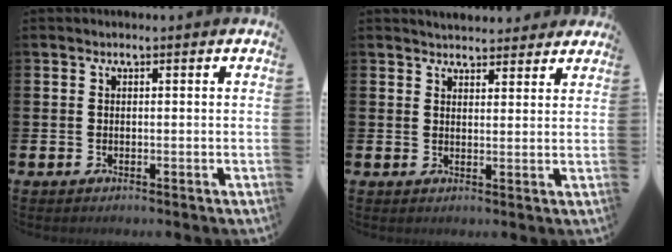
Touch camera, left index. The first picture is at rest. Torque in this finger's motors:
{"motor_torque": [0.91, -1.23, 0.22, 0.02]}